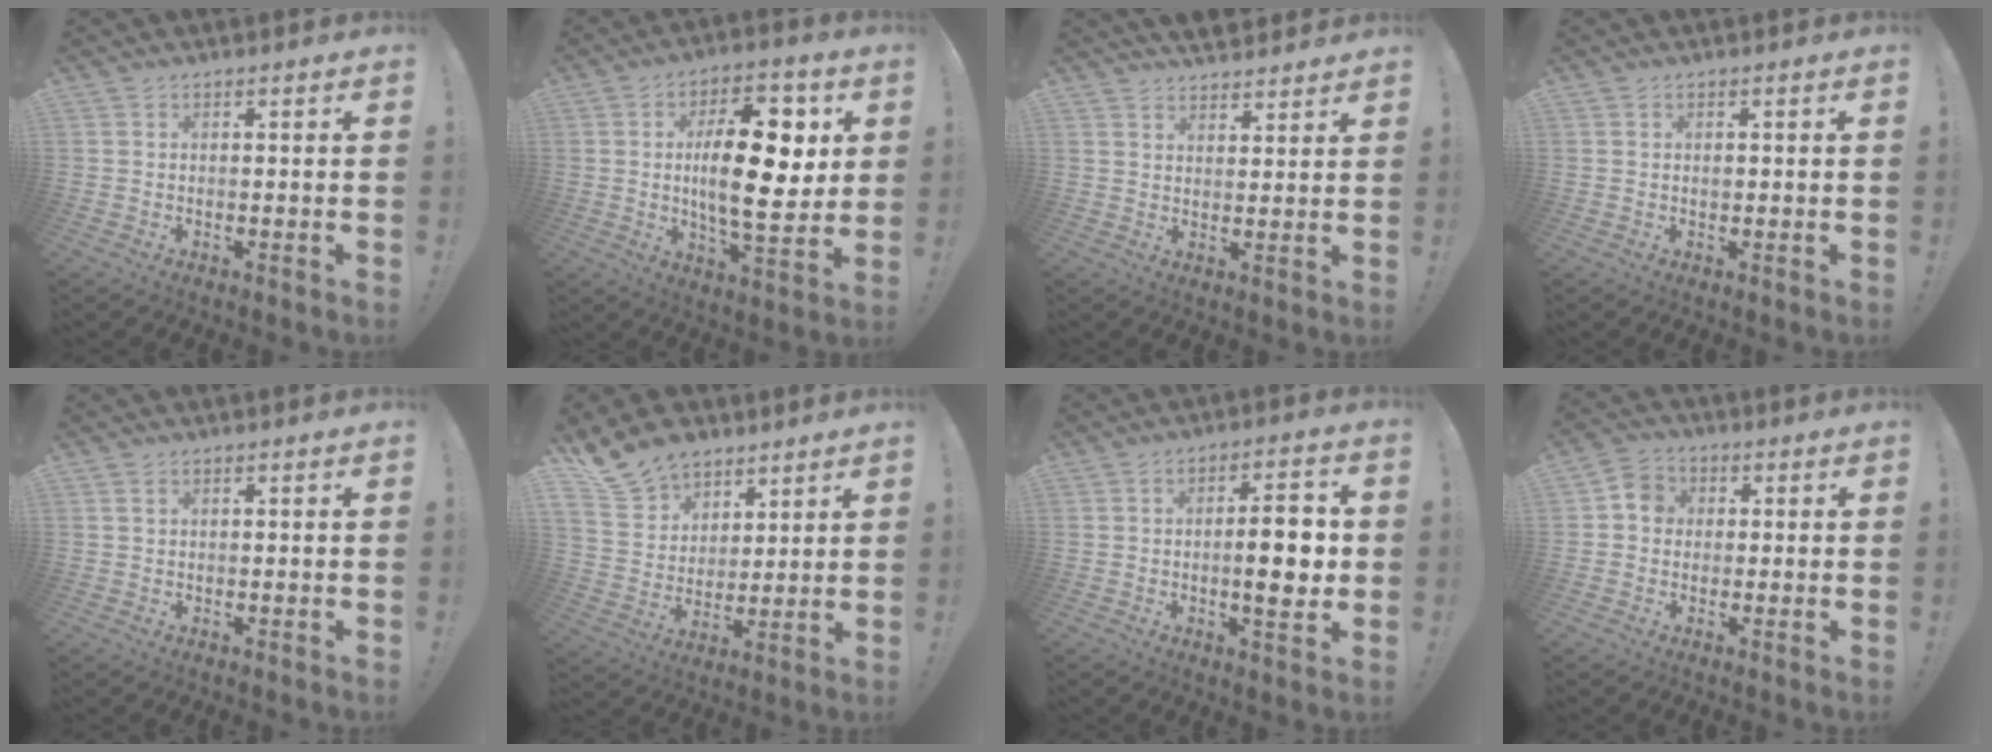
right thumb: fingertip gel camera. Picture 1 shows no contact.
{"total": 20.4, "force": [2.4, 8.8, 18.2], "torque": [-0.278, -0.006, 0.031]}
{"total": 4.5, "force": [4.1, 1.7, 0.6], "torque": [-0.008, -0.027, 0.077]}
{"total": 0.9, "force": [-0.2, 0.8, 0.4], "torque": [-0.007, 0.003, -0.003]}
{"total": 0.8, "force": [0.6, 0.4, 0.4], "torque": [-0.001, -0.002, 0.009]}
{"total": 13.7, "force": [10.7, 8.1, 2.9], "torque": [-0.059, -0.081, 0.210]}
{"total": 10.6, "force": [-0.8, 3.4, 10.1], "torque": [-0.140, 0.001, -0.018]}
{"total": 5.6, "force": [0.3, 5.0, 2.3], "torque": [-0.026, 0.011, 0.005]}